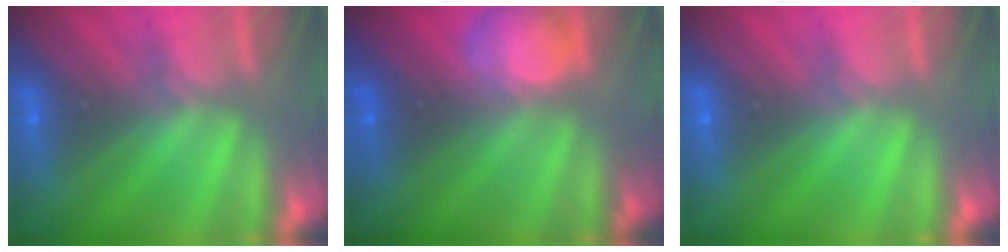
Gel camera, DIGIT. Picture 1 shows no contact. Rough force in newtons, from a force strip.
{"total": 2.5}
{"total": 0.0}